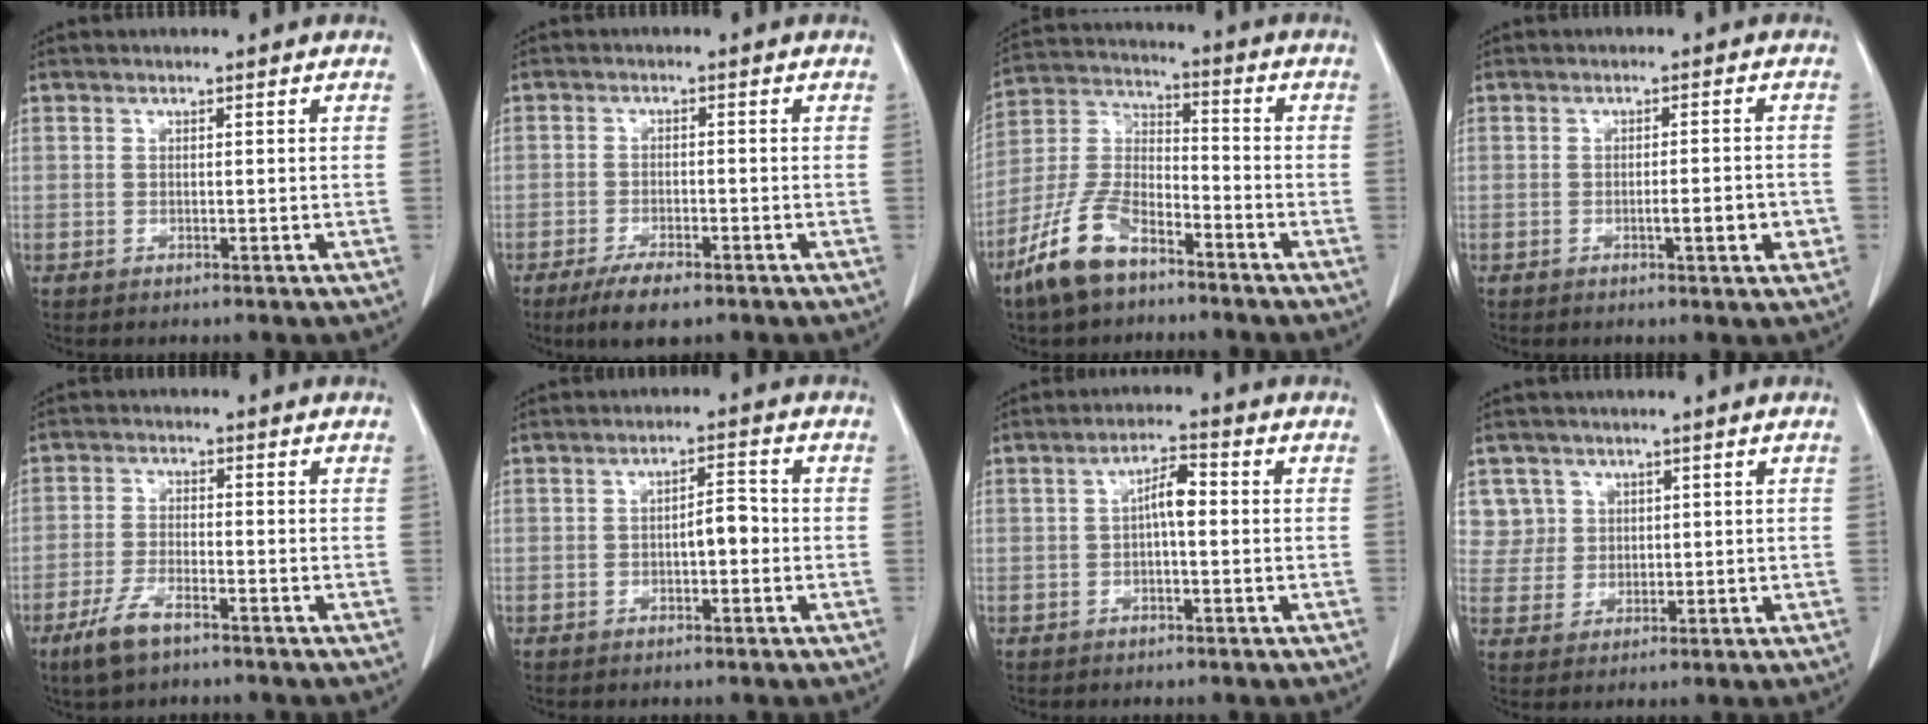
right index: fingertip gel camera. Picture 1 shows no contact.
{"total": 5.1, "force": [-3.5, 1.3, 3.4], "torque": [-0.067, -0.008, -0.057]}
{"total": 11.8, "force": [-8.0, 4.8, 7.3], "torque": [-0.172, -0.004, -0.160]}
{"total": 3.8, "force": [-1.0, 0.8, 3.6], "torque": [-0.047, 0.002, -0.009]}
{"total": 5.6, "force": [-3.8, 1.4, 3.8], "torque": [-0.091, -0.009, -0.070]}
{"total": 3.5, "force": [-0.4, 1.3, 3.2], "torque": [-0.042, 0.015, -0.005]}
{"total": 4.0, "force": [0.0, 1.1, 3.8], "torque": [-0.067, 0.014, -0.002]}
{"total": 5.2, "force": [2.5, 4.5, -0.5], "torque": [0.032, 0.010, 0.054]}